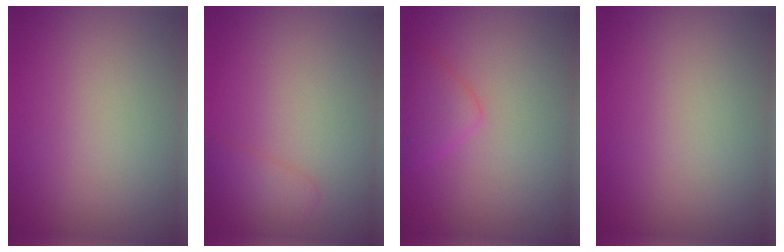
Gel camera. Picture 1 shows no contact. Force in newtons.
{"total": 1.7, "press": 1.7, "slide": 0.1}
{"total": 2.2, "press": 2.2, "slide": 0.2}
{"total": 0.0}